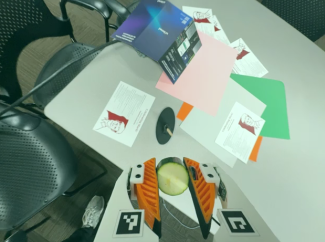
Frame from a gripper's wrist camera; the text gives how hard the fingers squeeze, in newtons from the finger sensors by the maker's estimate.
{"total": 12.5, "left": 12.6, "right": 12.4}